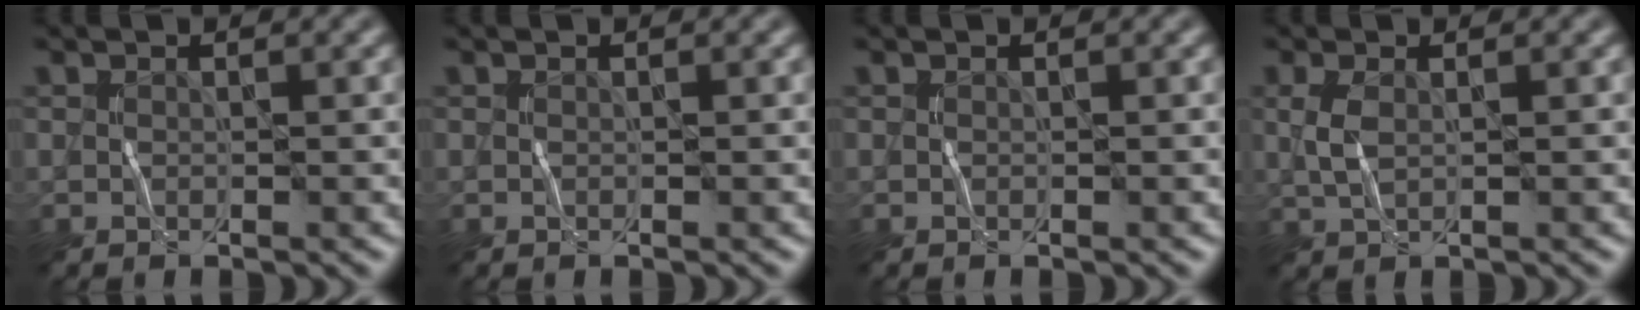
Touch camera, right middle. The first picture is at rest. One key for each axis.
{"total": 0.0}
{"total": 0.0}
{"total": 2.0, "fx": 0.4, "fy": 1.0, "fz": 1.7, "tx": -0.046, "ty": 0.001, "tz": 0.010}